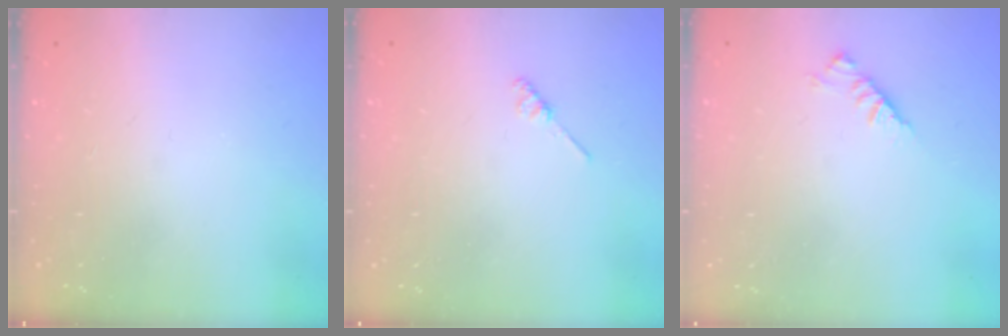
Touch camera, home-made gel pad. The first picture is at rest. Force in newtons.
{"total": 2.1, "press": 2.1, "slide": 0.4}
{"total": 3.0, "press": 2.9, "slide": 0.8}